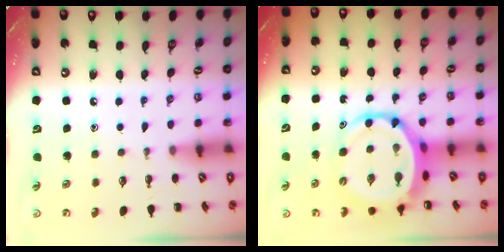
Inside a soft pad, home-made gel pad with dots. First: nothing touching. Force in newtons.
{"total": 8.9, "press": 8.5, "slide": 2.5}